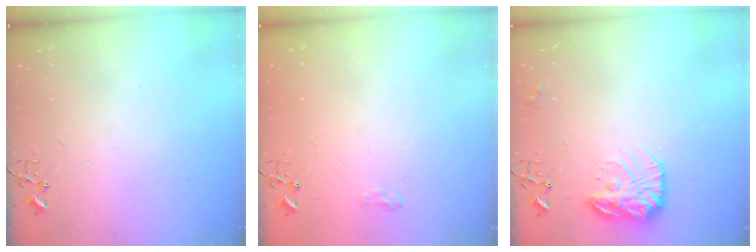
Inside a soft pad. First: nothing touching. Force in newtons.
{"total": 6.3, "press": 6.3, "slide": 0.8}
{"total": 15.4, "press": 15.3, "slide": 0.8}